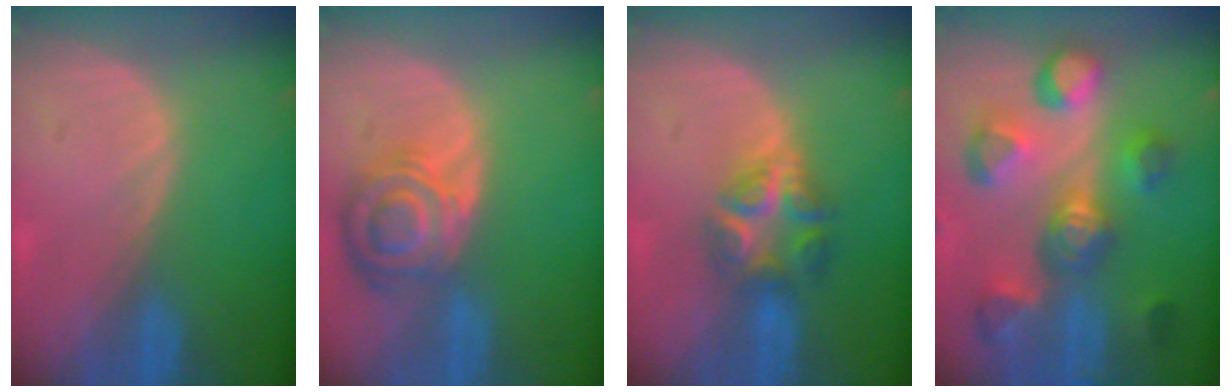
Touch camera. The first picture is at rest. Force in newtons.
{"total": 8.3, "press": 7.3, "slide": 4.0}
{"total": 6.0, "press": 5.9, "slide": 0.4}
{"total": 10.9, "press": 9.9, "slide": 4.5}